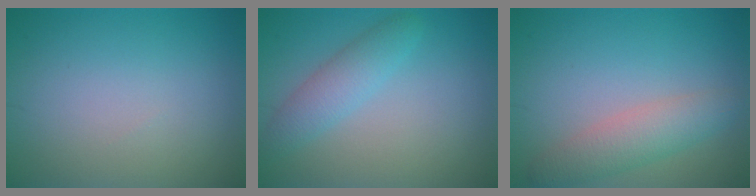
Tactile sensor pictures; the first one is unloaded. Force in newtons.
{"total": 2.8, "press": 2.8, "slide": 0.1}
{"total": 3.5, "press": 3.5, "slide": 0.1}